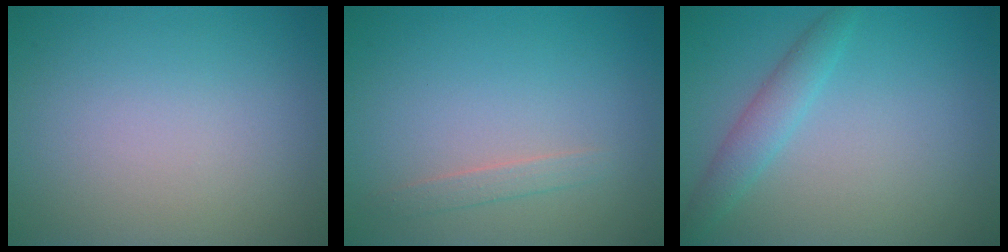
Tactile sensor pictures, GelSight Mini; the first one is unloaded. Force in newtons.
{"total": 1.1, "press": 1.1, "slide": 0.1}
{"total": 2.3, "press": 2.3, "slide": 0.1}